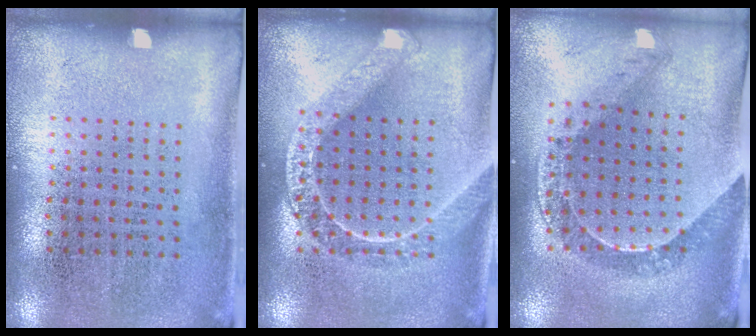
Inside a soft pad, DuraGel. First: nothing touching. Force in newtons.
{"total": 1.4, "press": 1.4, "slide": 0.2}
{"total": 0.5, "press": 0.5, "slide": 0.1}